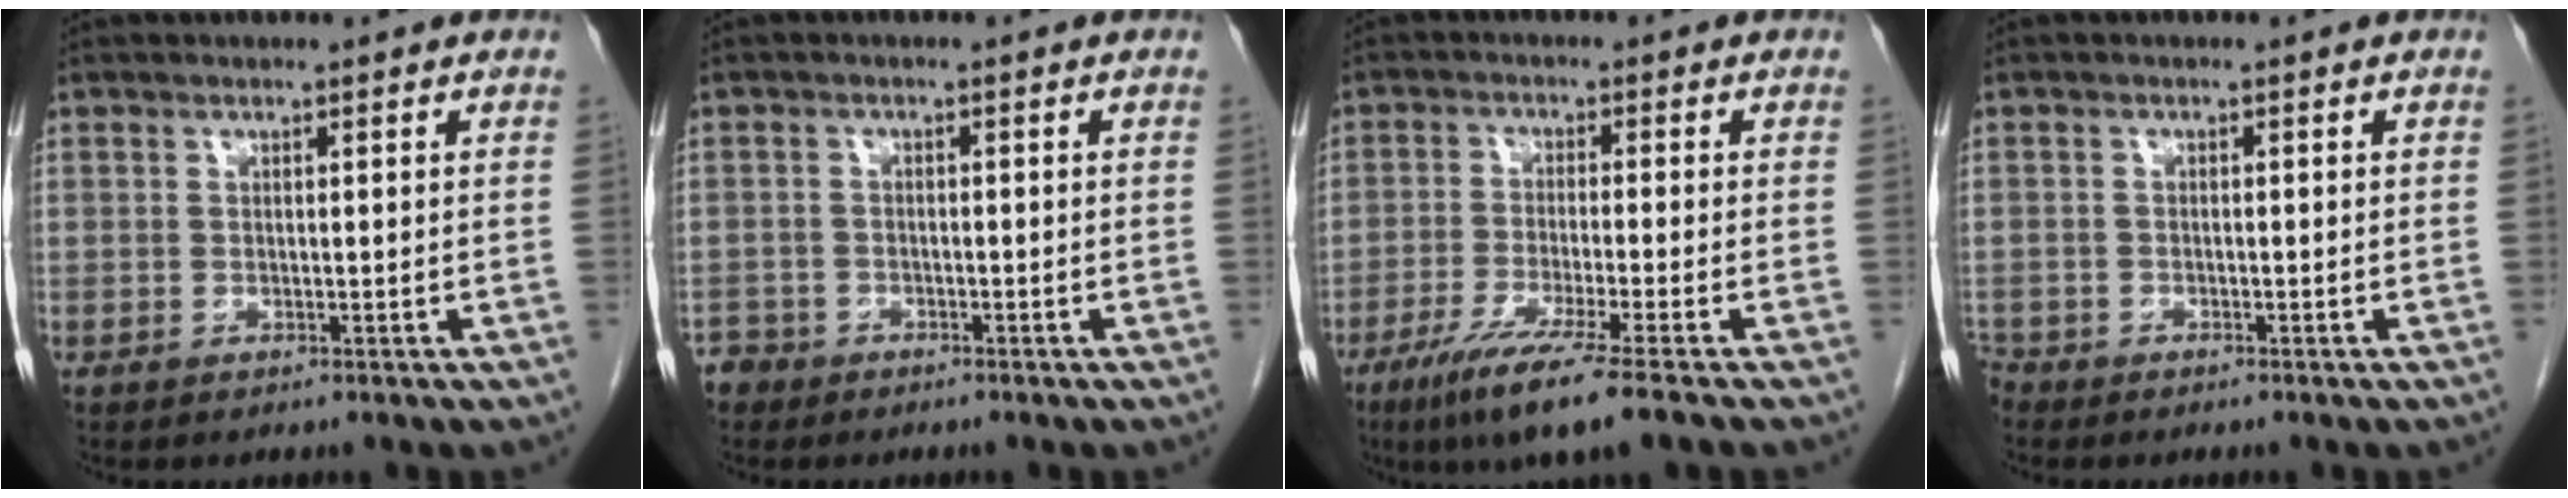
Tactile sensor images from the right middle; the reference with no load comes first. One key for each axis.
{"total": 2.3, "fx": -1.9, "fy": 1.3, "fz": -0.3, "tx": 0.003, "ty": 0.005, "tz": -0.036}
{"total": 9.5, "fx": -6.5, "fy": -1.0, "fz": 6.9, "tx": -0.120, "ty": -0.031, "tz": -0.113}
{"total": 1.9, "fx": -1.7, "fy": 0.7, "fz": 0.1, "tx": -0.001, "ty": -0.001, "tz": -0.030}